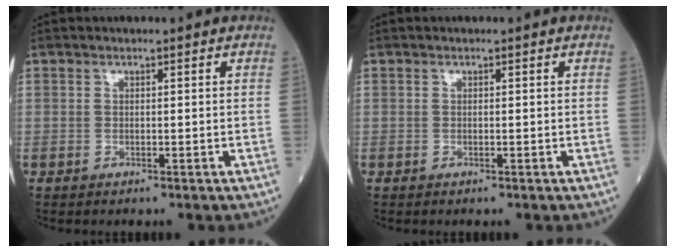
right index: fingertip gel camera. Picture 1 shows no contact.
{"total": 0.0}